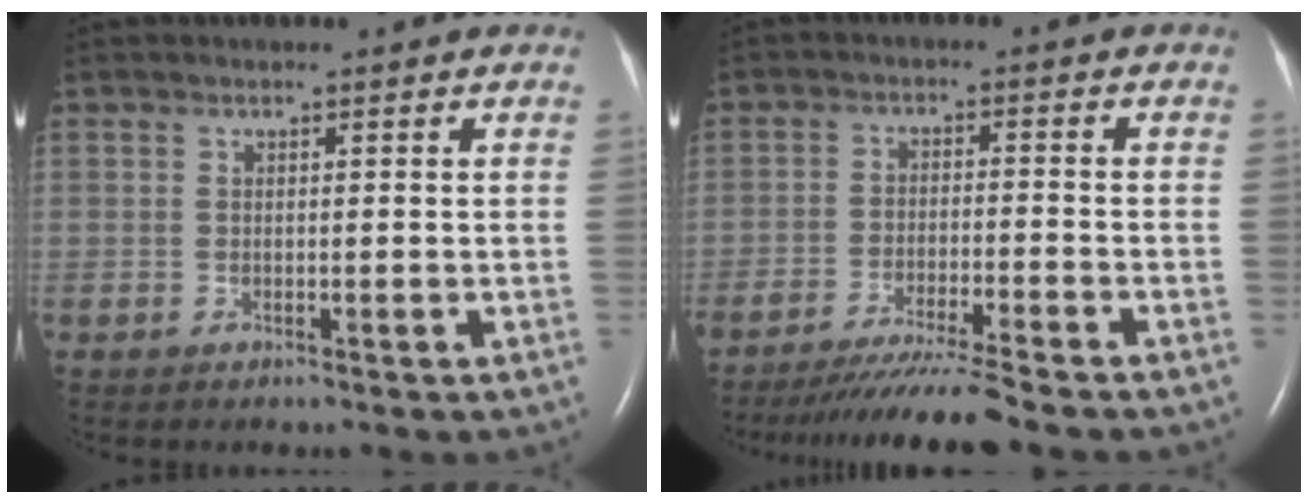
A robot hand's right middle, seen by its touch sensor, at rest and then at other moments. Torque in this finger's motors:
{"motor_torque": [1.06, -1.08, 0.17, 0.11]}